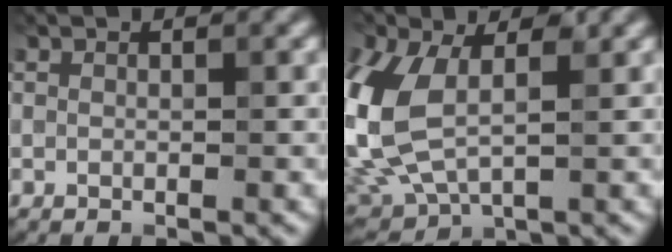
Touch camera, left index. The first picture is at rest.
{"total": 10.7, "force": [1.1, 6.5, 8.5], "torque": [-0.218, -0.006, 0.021]}